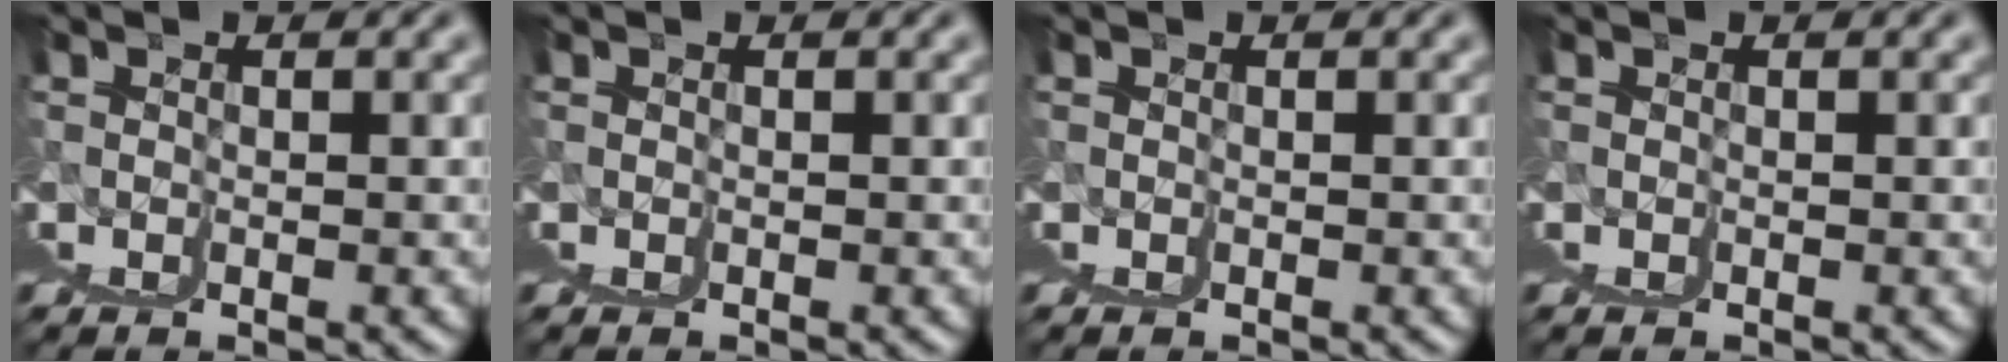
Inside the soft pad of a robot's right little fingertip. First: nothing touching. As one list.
[{"total": 0.0}, {"total": 0.0}, {"total": 0.0}]